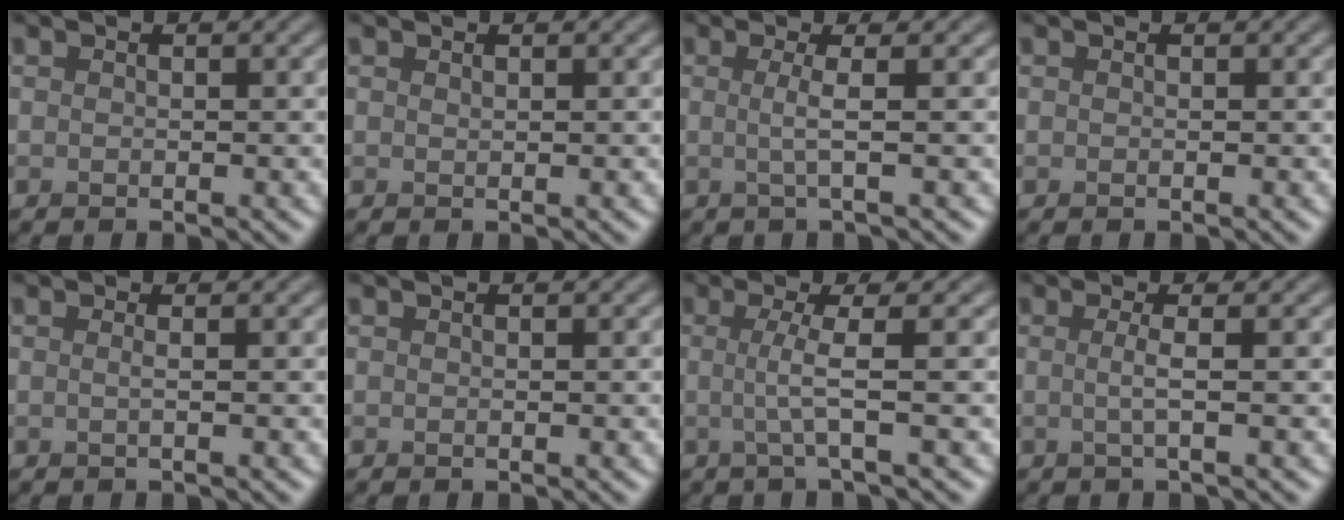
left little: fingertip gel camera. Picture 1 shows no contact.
{"total": 0.0}
{"total": 2.3, "force": [0.1, 0.5, 2.2], "torque": [-0.040, 0.000, -0.008]}
{"total": 0.0}
{"total": 1.1, "force": [0.1, 0.4, 1.0], "torque": [-0.012, -0.003, -0.009]}
{"total": 0.0}
{"total": 3.2, "force": [0.0, 0.6, 3.1], "torque": [-0.057, -0.004, -0.009]}
{"total": 2.0, "force": [0.0, 0.5, 1.9], "torque": [-0.033, -0.002, -0.009]}